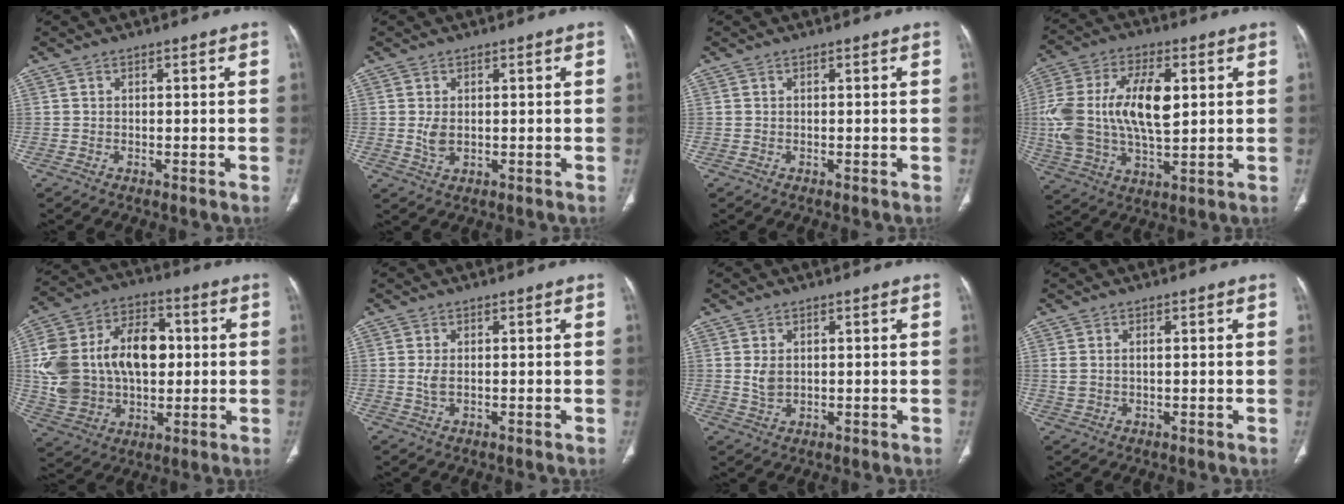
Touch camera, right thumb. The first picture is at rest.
{"total": 2.5, "force": [0.2, 1.6, 1.9], "torque": [-0.039, -0.007, 0.008]}
{"total": 0.0}
{"total": 19.1, "force": [2.6, 9.7, 16.2], "torque": [-0.329, 0.001, 0.048]}
{"total": 22.8, "force": [1.8, 15.6, 16.6], "torque": [-0.302, 0.021, 0.046]}
{"total": 1.5, "force": [0.1, 0.7, 1.3], "torque": [-0.035, -0.001, 0.005]}
{"total": 2.6, "force": [0.6, 1.8, 1.8], "torque": [-0.032, -0.006, 0.018]}
{"total": 2.6, "force": [0.6, 1.4, 2.1], "torque": [-0.057, 0.009, 0.021]}